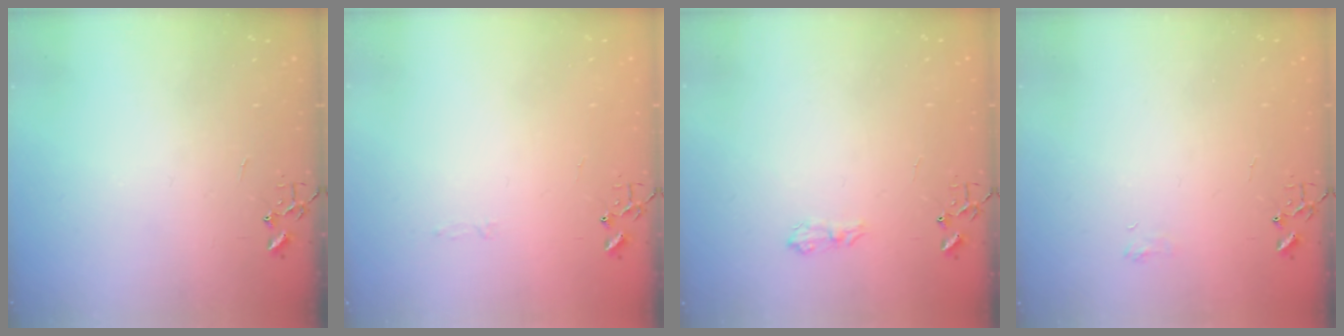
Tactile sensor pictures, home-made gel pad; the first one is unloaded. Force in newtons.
{"total": 2.8, "press": 2.8, "slide": 0.4}
{"total": 7.0, "press": 6.9, "slide": 0.9}
{"total": 5.1, "press": 5.1, "slide": 0.6}